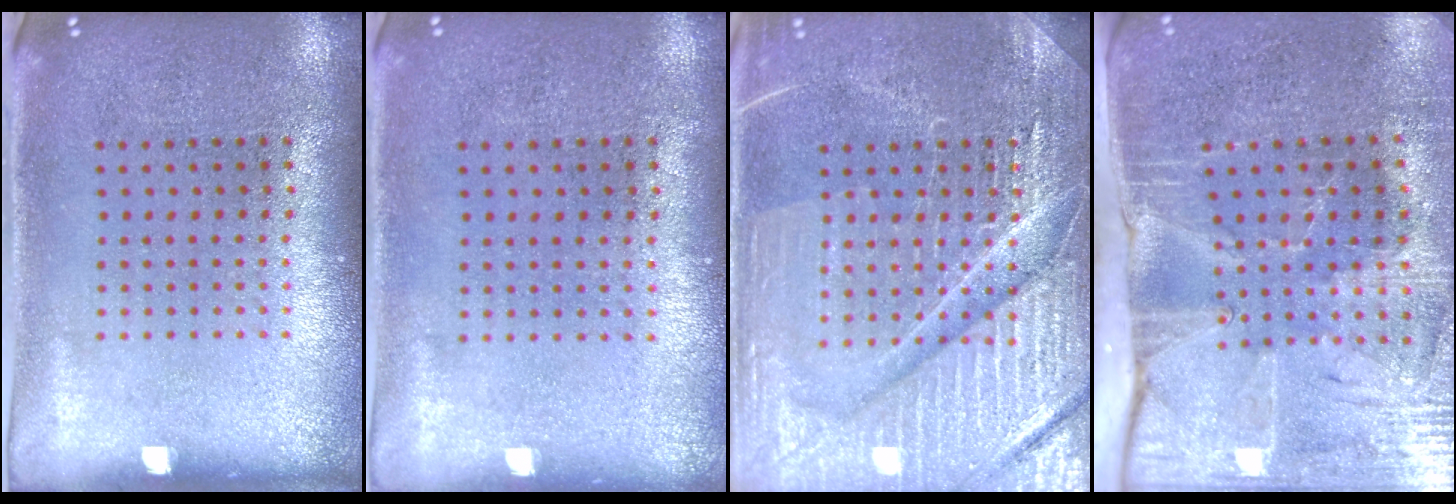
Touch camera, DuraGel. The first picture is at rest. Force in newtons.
{"total": 0.0}
{"total": 7.2, "press": 7.2, "slide": 0.9}
{"total": 4.4, "press": 3.7, "slide": 2.4}